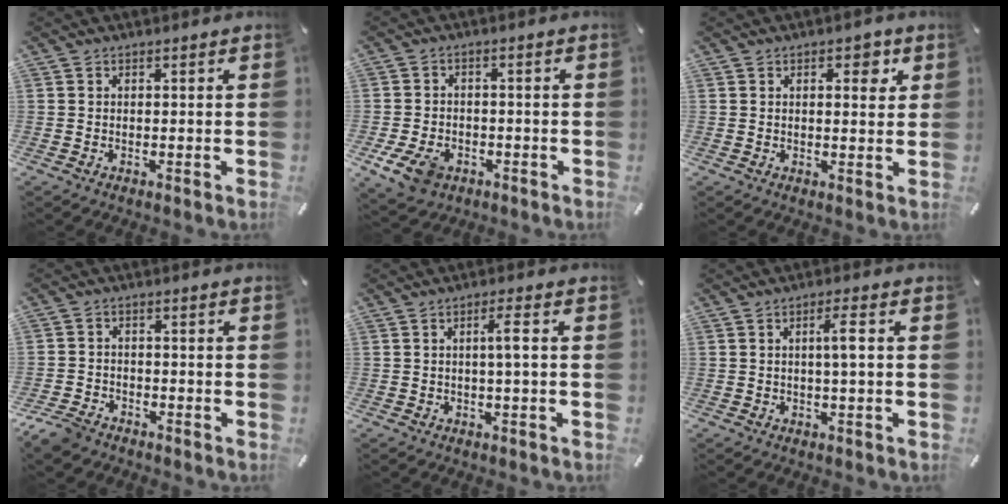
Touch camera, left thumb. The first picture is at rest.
{"total": 7.3, "force": [-3.0, 5.3, 4.1], "torque": [-0.087, 0.007, -0.057]}
{"total": 4.0, "force": [1.7, 2.1, 3.0], "torque": [-0.032, -0.005, 0.020]}
{"total": 5.2, "force": [-4.2, 2.6, 1.7], "torque": [-0.048, 0.016, -0.086]}
{"total": 3.9, "force": [0.3, 0.4, 3.9], "torque": [-0.075, 0.003, 0.001]}
{"total": 4.3, "force": [0.4, 0.5, 4.2], "torque": [-0.081, 0.003, 0.003]}